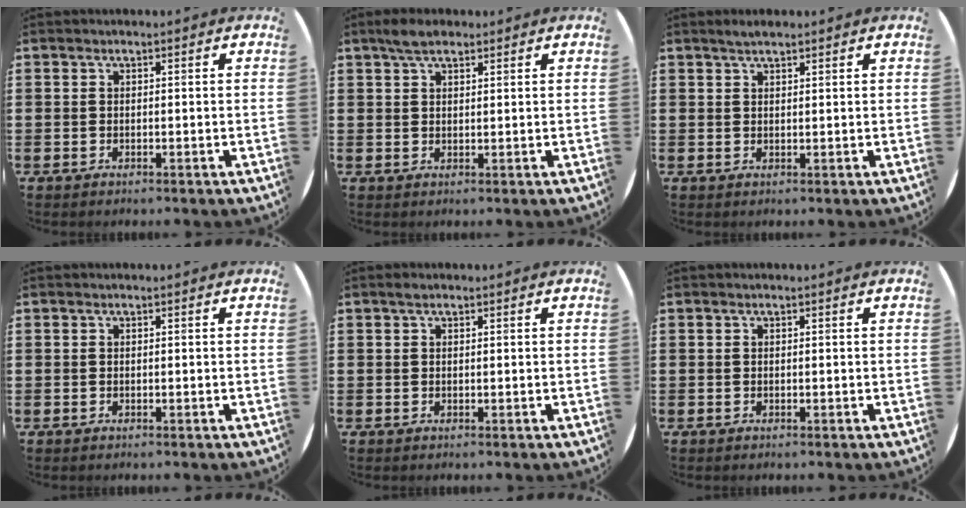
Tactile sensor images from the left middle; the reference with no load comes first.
{"total": 3.1, "force": [2.5, 1.2, 1.5], "torque": [-0.025, 0.005, 0.043]}
{"total": 1.6, "force": [1.3, 0.3, 0.8], "torque": [-0.015, 0.004, 0.023]}
{"total": 0.0}
{"total": 0.8, "force": [0.5, 0.5, 0.4], "torque": [-0.001, 0.001, 0.007]}
{"total": 0.0}